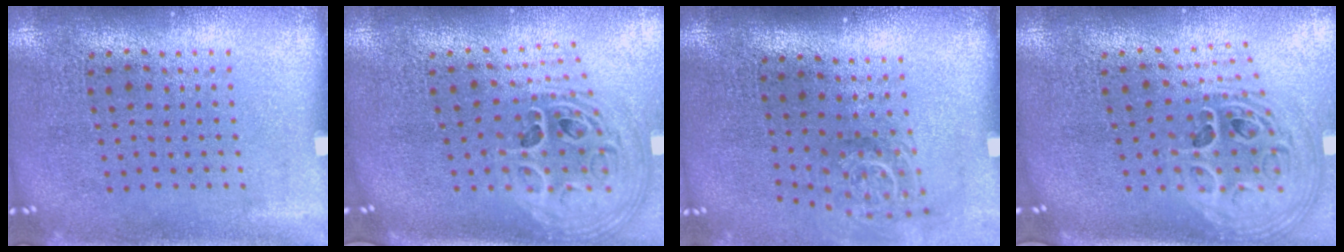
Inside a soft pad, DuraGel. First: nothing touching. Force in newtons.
{"total": 3.0, "press": 2.0, "slide": 2.2}
{"total": 1.8, "press": 1.3, "slide": 1.2}
{"total": 3.0, "press": 2.0, "slide": 2.2}